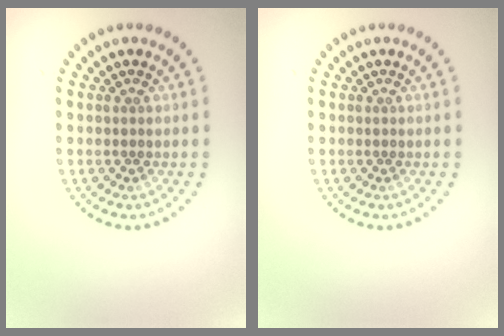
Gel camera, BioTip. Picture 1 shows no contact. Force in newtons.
{"total": 0.0}